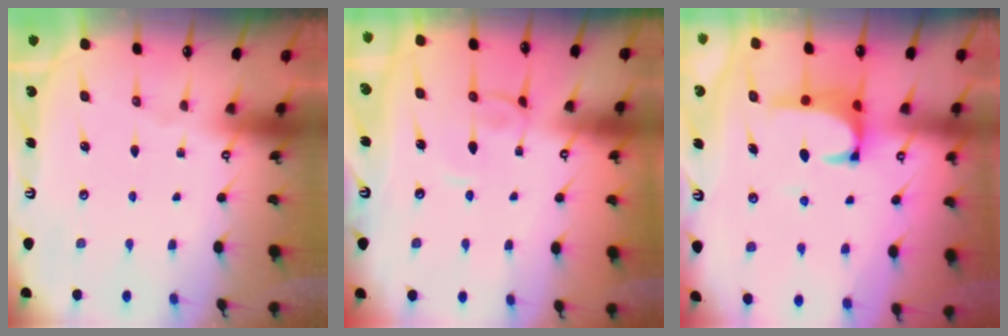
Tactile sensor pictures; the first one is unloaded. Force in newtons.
{"total": 2.6, "press": 2.6, "slide": 0.2}
{"total": 2.5, "press": 2.4, "slide": 0.8}